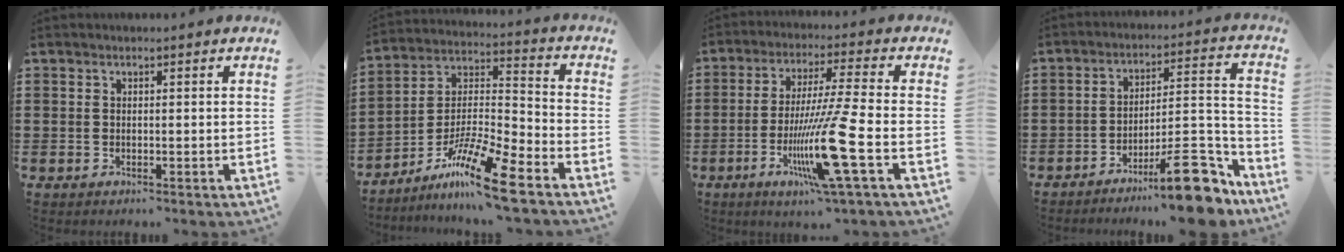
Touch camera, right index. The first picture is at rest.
{"total": 13.7, "force": [-10.1, 1.4, 9.2], "torque": [-0.175, 0.022, -0.191]}
{"total": 13.6, "force": [-4.6, -0.1, 12.8], "torque": [-0.251, -0.017, -0.087]}
{"total": 14.4, "force": [-10.5, 3.2, 9.3], "torque": [-0.097, 0.046, -0.180]}